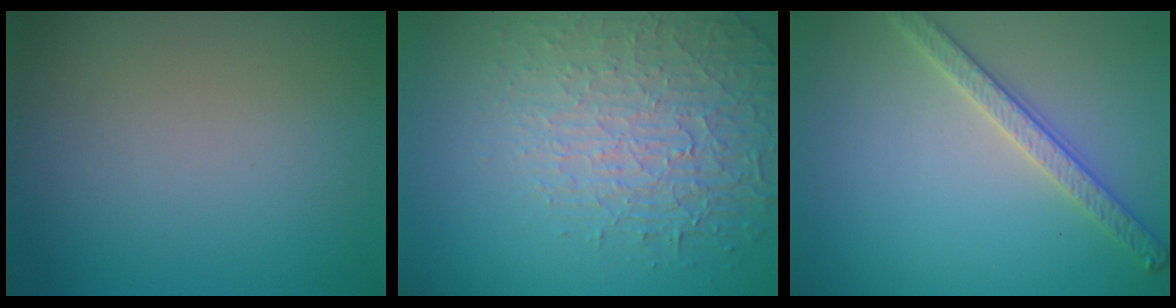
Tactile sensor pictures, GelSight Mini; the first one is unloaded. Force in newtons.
{"total": 4.2, "press": 4.0, "slide": 1.2}
{"total": 2.8, "press": 2.8, "slide": 0.7}